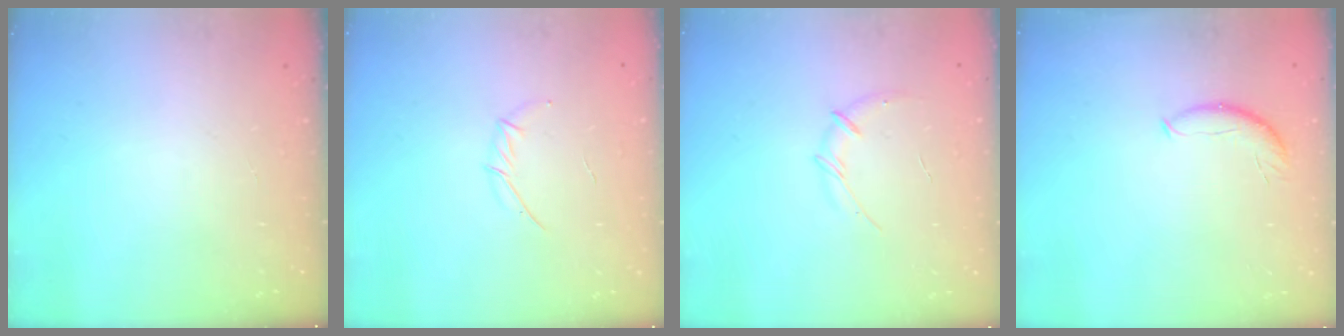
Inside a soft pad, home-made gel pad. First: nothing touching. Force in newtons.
{"total": 3.3, "press": 3.2, "slide": 0.9}
{"total": 6.5, "press": 6.4, "slide": 1.4}
{"total": 6.8, "press": 6.8, "slide": 0.5}